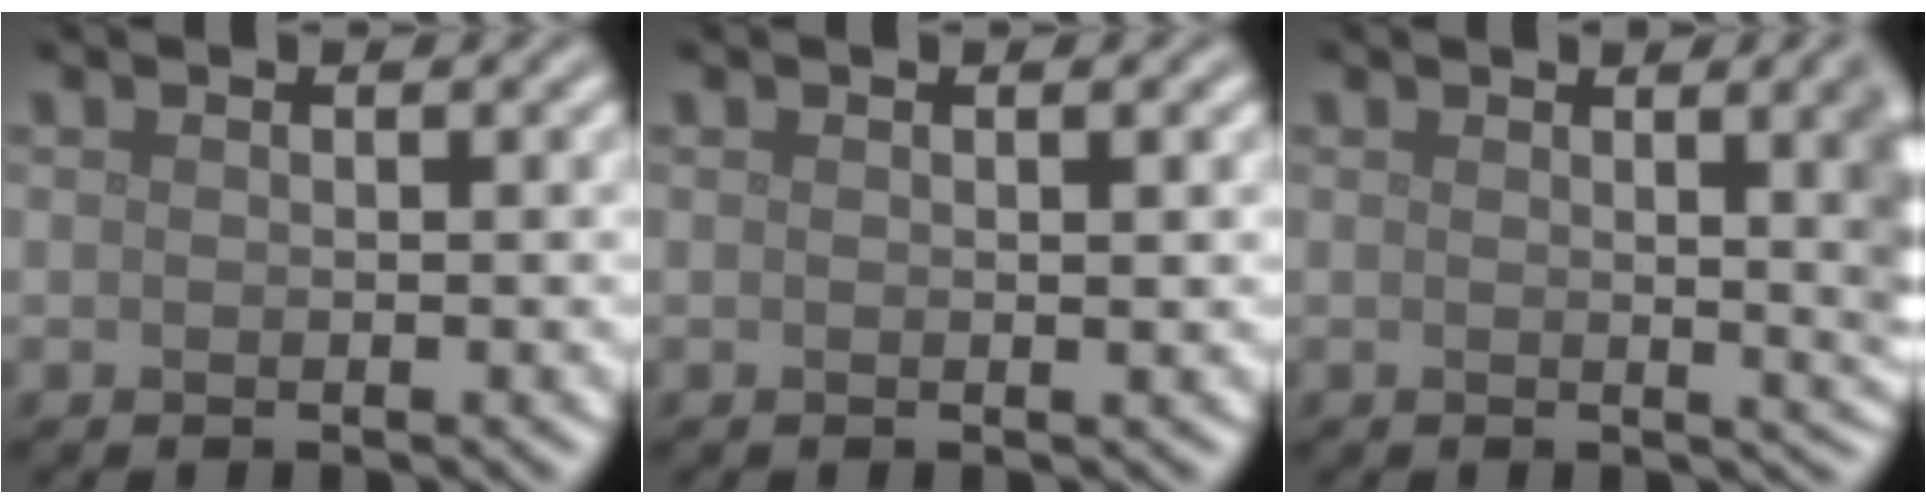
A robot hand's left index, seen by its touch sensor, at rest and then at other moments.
{"total": 0.7, "force": [0.2, 0.1, 0.7], "torque": [-0.007, 0.004, 0.003]}
{"total": 8.9, "force": [1.5, 3.5, 8.0], "torque": [-0.032, 0.020, 0.006]}